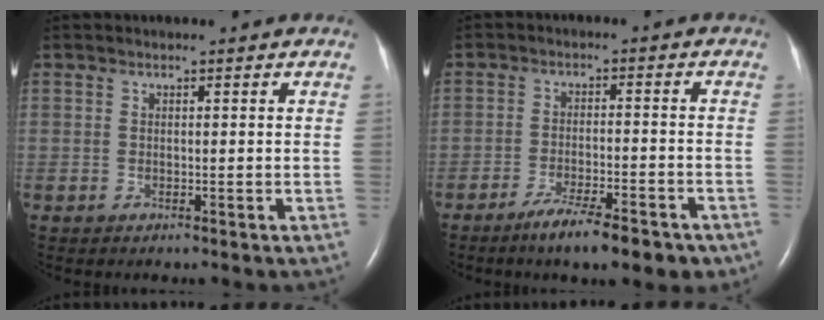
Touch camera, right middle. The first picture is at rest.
{"total": 9.3, "force": [-6.7, 1.9, 6.1], "torque": [-0.088, -0.010, -0.099]}